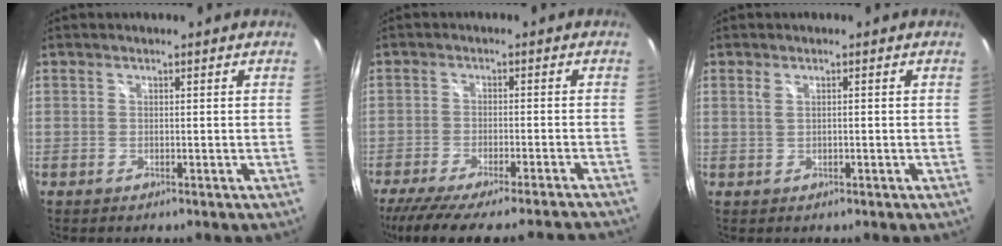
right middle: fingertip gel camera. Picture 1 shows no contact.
{"total": 17.2, "force": [-15.4, 1.2, 7.5], "torque": [-0.148, -0.030, -0.226]}
{"total": 1.4, "force": [0.1, 0.5, 1.3], "torque": [-0.024, 0.000, 0.001]}